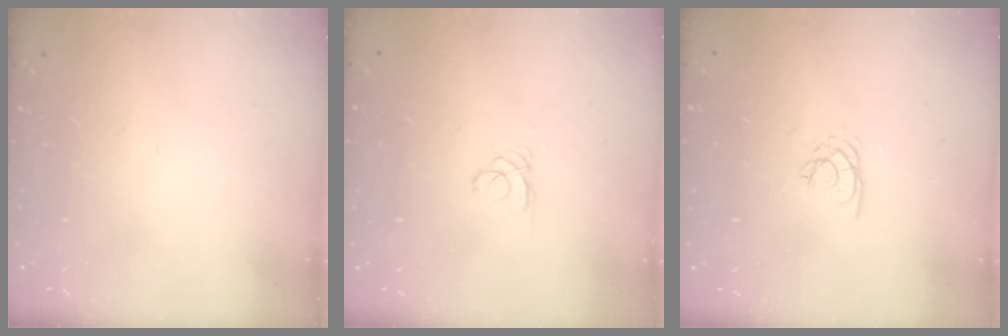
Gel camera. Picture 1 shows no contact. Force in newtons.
{"total": 0.6, "press": 0.6, "slide": 0.1}
{"total": 1.8, "press": 1.8, "slide": 0.2}